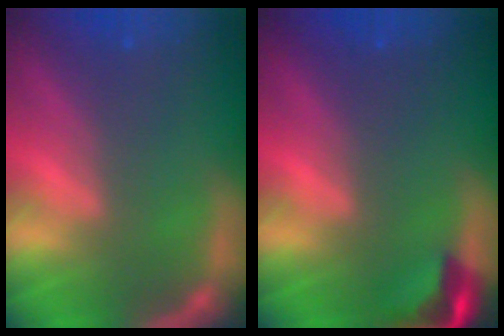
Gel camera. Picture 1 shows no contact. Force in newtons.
{"total": 2.9}